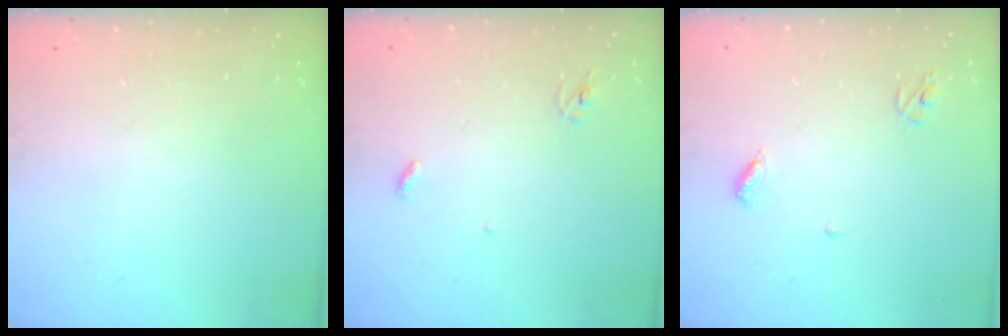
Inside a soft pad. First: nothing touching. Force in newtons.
{"total": 2.9, "press": 2.9, "slide": 0.2}
{"total": 4.9, "press": 4.9, "slide": 0.4}